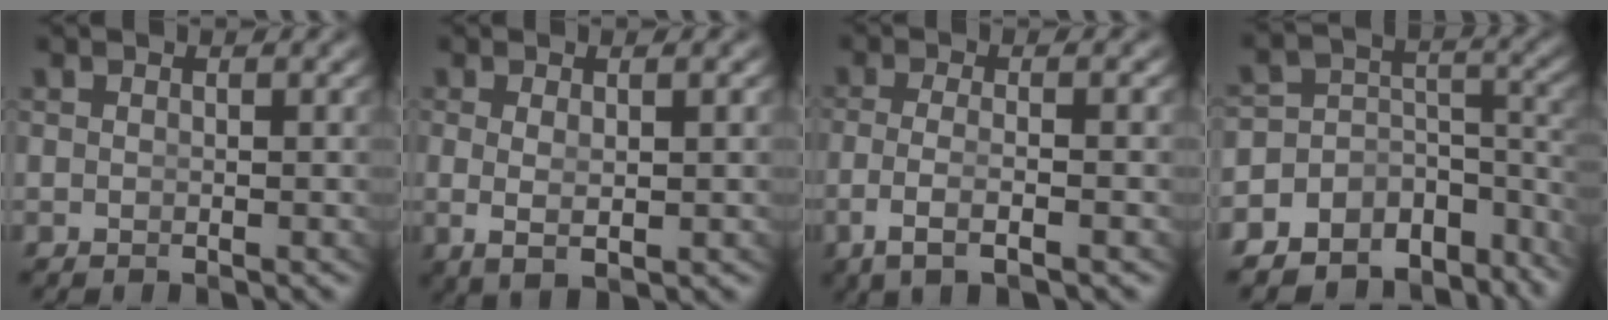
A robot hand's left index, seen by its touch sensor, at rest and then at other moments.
{"total": 2.6, "force": [-0.1, 0.6, 2.5], "torque": [-0.053, -0.017, 0.017]}
{"total": 3.8, "force": [-1.6, 0.7, 3.4], "torque": [-0.082, -0.018, -0.014]}
{"total": 14.1, "force": [-9.0, 9.6, 5.2], "torque": [-0.112, -0.047, -0.133]}